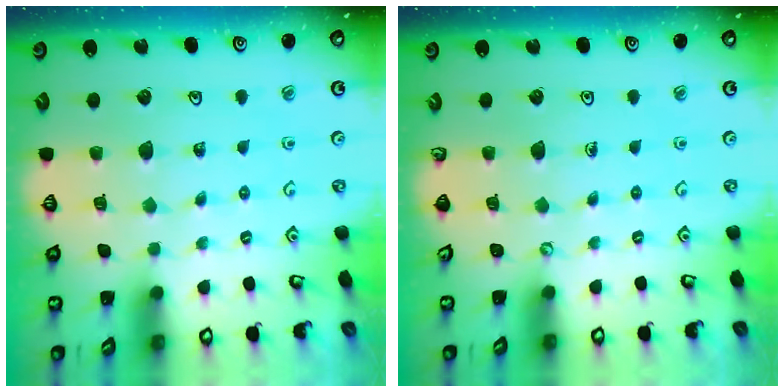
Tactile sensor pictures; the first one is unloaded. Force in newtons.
{"total": 0.0}